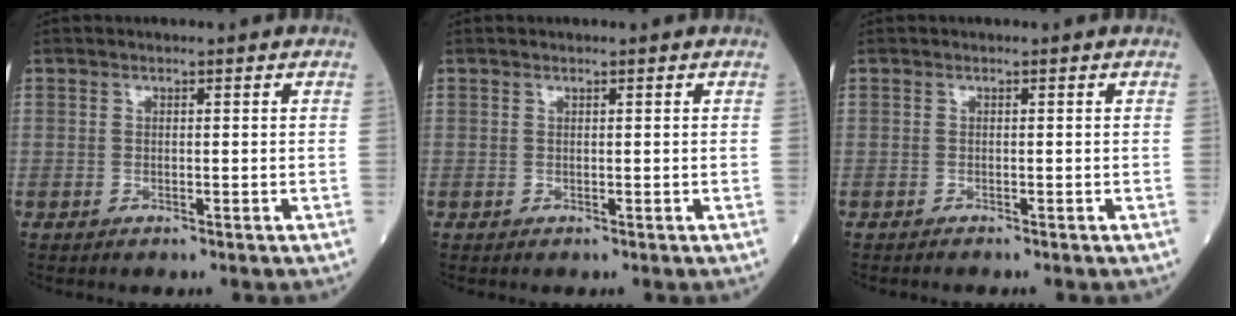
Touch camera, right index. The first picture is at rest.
{"total": 0.0}
{"total": 0.0}